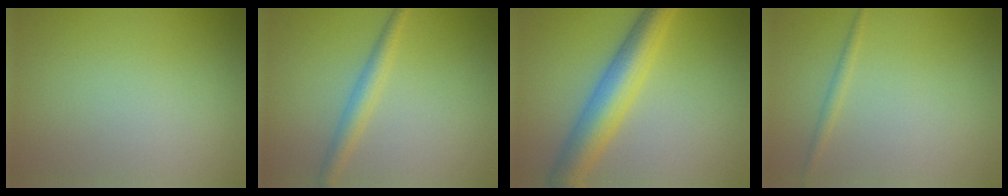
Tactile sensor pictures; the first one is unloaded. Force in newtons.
{"total": 2.4, "press": 2.4, "slide": 0.1}
{"total": 6.3, "press": 6.3, "slide": 0.0}
{"total": 0.9, "press": 0.9, "slide": 0.0}